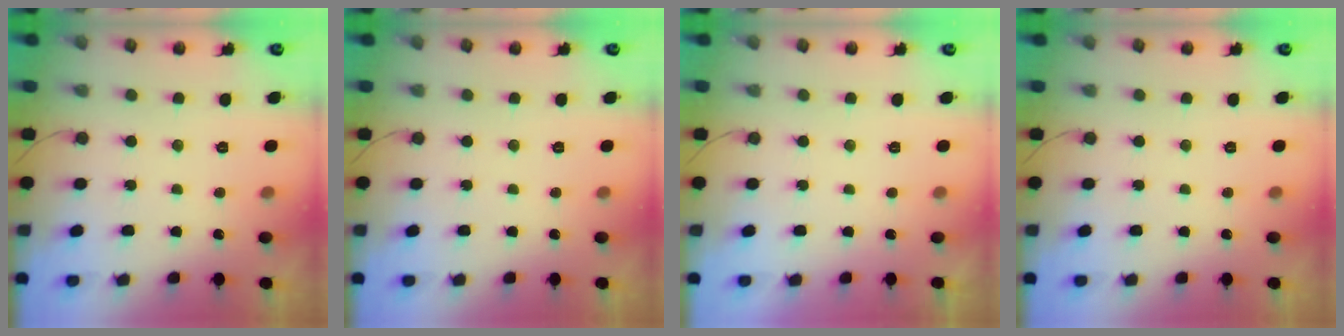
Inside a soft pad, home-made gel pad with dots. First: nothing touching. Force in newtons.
{"total": 0.0}
{"total": 2.3, "press": 2.3, "slide": 0.4}
{"total": 0.0}